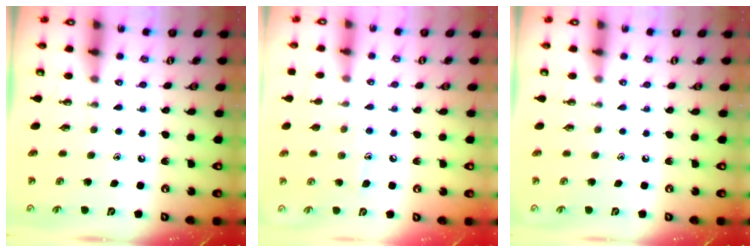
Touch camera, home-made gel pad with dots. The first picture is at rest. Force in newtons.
{"total": 7.0, "press": 7.0, "slide": 0.1}
{"total": 0.0}